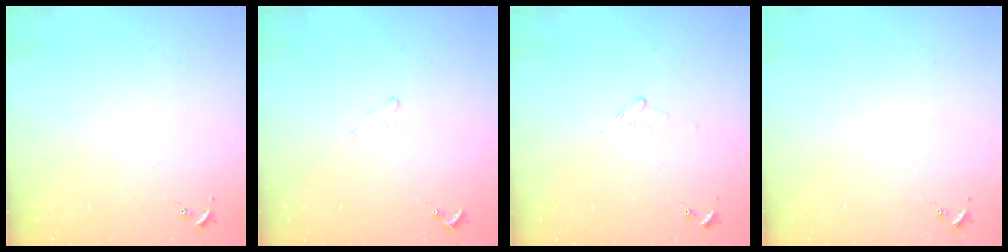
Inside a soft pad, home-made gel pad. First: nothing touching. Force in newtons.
{"total": 4.8, "press": 4.8, "slide": 0.6}
{"total": 5.3, "press": 5.2, "slide": 0.7}
{"total": 0.0}